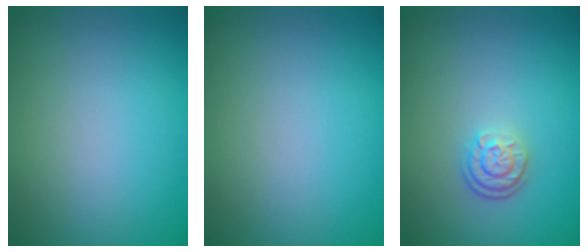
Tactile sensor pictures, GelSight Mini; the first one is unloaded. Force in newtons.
{"total": 0.0}
{"total": 2.3, "press": 1.7, "slide": 1.4}